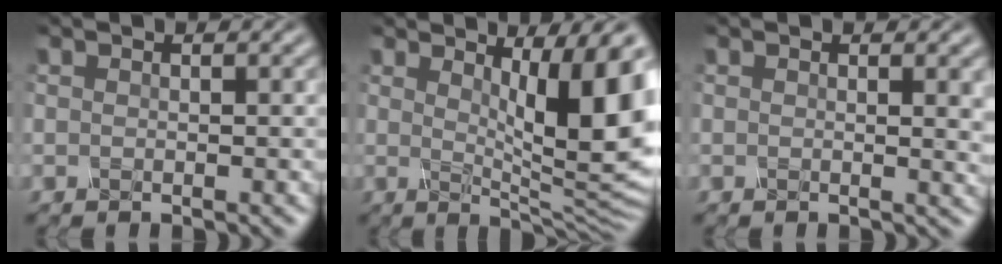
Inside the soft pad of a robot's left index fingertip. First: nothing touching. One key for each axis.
{"total": 9.8, "fx": 2.1, "fy": 2.3, "fz": 9.3, "tx": -0.131, "ty": -0.014, "tz": 0.041}
{"total": 2.7, "fx": 0.7, "fy": 0.9, "fz": 2.4, "tx": -0.022, "ty": -0.002, "tz": 0.010}